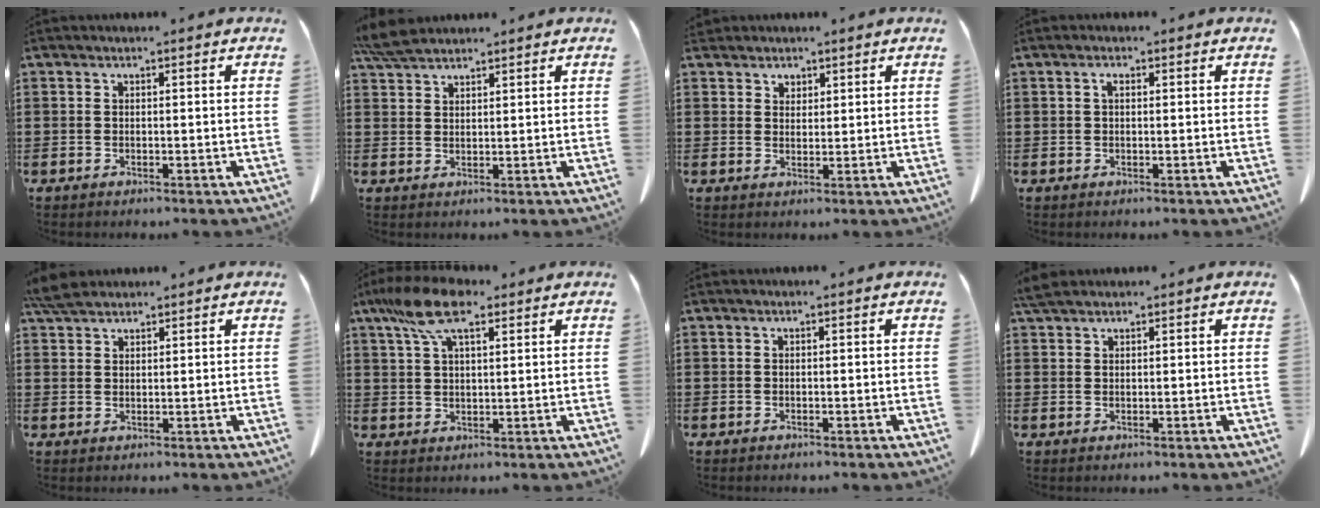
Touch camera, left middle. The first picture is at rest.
{"total": 4.2, "force": [3.7, 0.8, 1.9], "torque": [-0.047, -0.002, 0.070]}
{"total": 2.3, "force": [2.0, 1.2, 0.0], "torque": [0.002, 0.001, 0.036]}
{"total": 1.1, "force": [0.4, 0.5, 0.9], "torque": [-0.021, 0.006, 0.005]}
{"total": 3.9, "force": [3.4, 1.0, 1.7], "torque": [-0.043, -0.001, 0.064]}
{"total": 9.3, "force": [5.7, 3.1, 6.6], "torque": [-0.146, 0.000, 0.103]}
{"total": 0.0}
{"total": 2.4, "force": [2.1, 0.6, 1.1], "torque": [-0.028, 0.004, 0.040]}